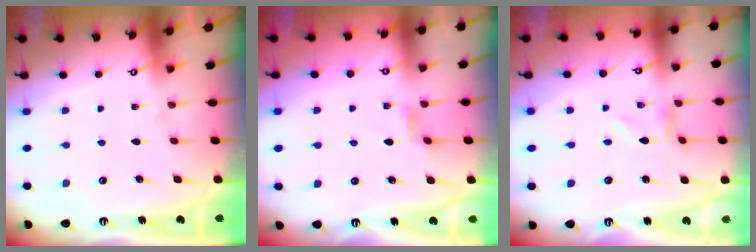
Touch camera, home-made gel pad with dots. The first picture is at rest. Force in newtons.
{"total": 2.3, "press": 2.3, "slide": 0.4}
{"total": 0.0}